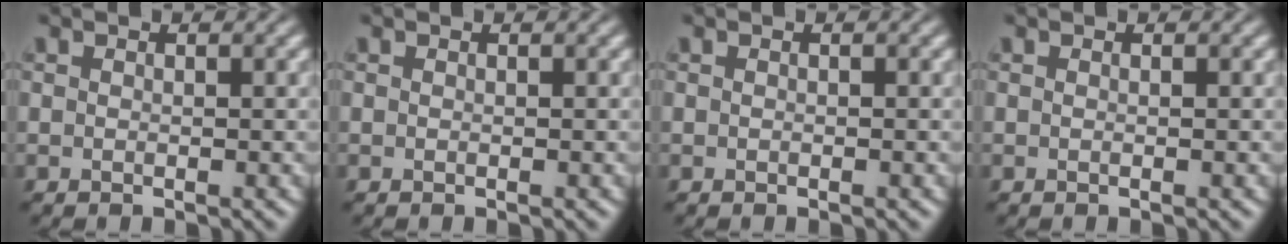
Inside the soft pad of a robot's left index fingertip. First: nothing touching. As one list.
[{"total": 0.0}, {"total": 0.0}, {"total": 0.0}]